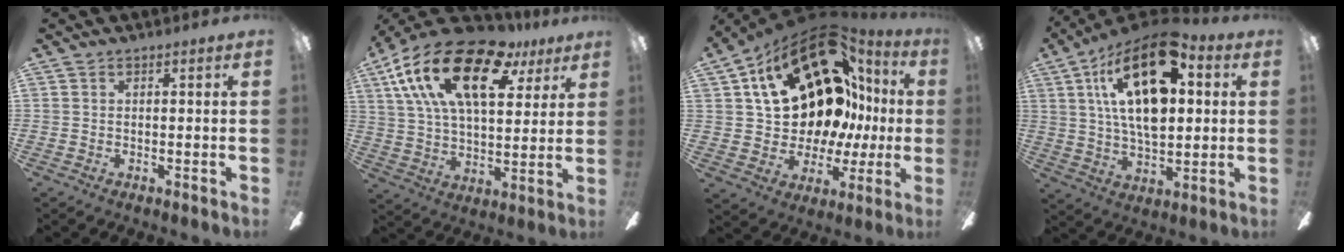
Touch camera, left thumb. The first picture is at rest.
{"total": 23.7, "force": [12.3, 11.4, 16.7], "torque": [-0.302, -0.048, 0.206]}
{"total": 25.7, "force": [11.6, 15.5, 16.9], "torque": [-0.293, -0.077, 0.226]}
{"total": 22.6, "force": [8.5, 11.1, 17.7], "torque": [-0.317, -0.030, 0.135]}